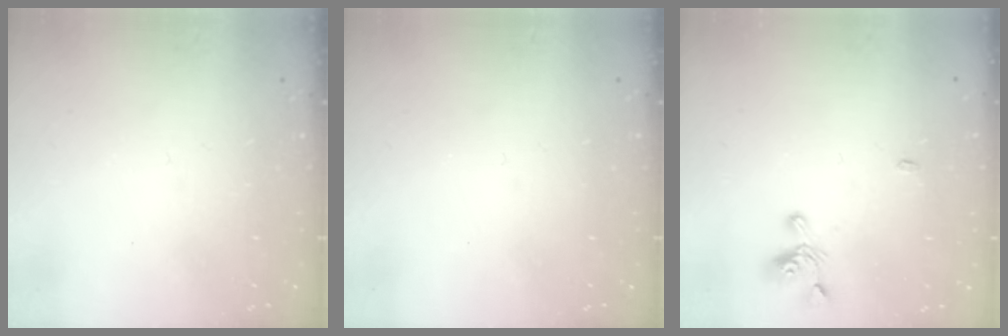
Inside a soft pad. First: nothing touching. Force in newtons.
{"total": 0.0}
{"total": 2.3, "press": 2.3, "slide": 0.2}